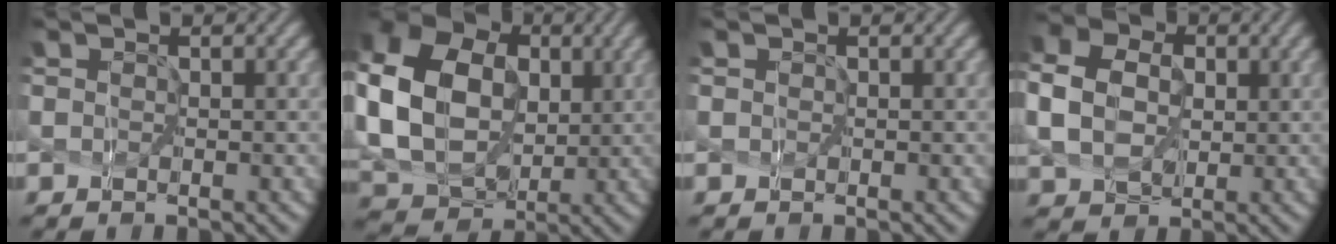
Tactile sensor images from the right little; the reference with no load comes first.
{"total": 13.9, "force": [1.8, 11.0, 8.4], "torque": [-0.228, 0.010, 0.042]}
{"total": 0.0}
{"total": 7.8, "force": [0.6, 6.2, 4.6], "torque": [-0.134, 0.004, 0.012]}